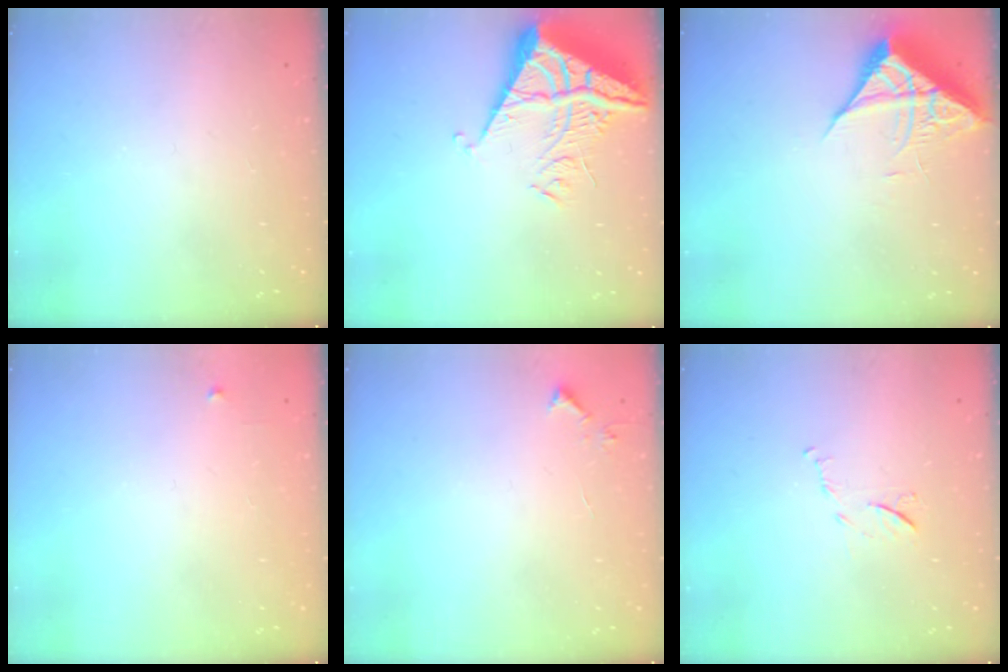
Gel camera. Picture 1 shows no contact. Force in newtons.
{"total": 8.8, "press": 8.7, "slide": 0.8}
{"total": 7.3, "press": 7.2, "slide": 0.3}
{"total": 2.4, "press": 2.3, "slide": 0.4}
{"total": 3.8, "press": 3.8, "slide": 0.5}
{"total": 6.0, "press": 6.0, "slide": 0.6}